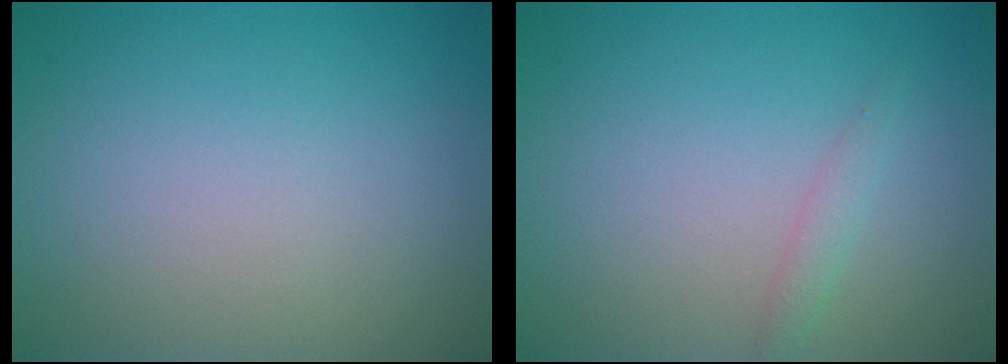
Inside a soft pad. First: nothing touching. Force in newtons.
{"total": 1.1, "press": 1.1, "slide": 0.1}